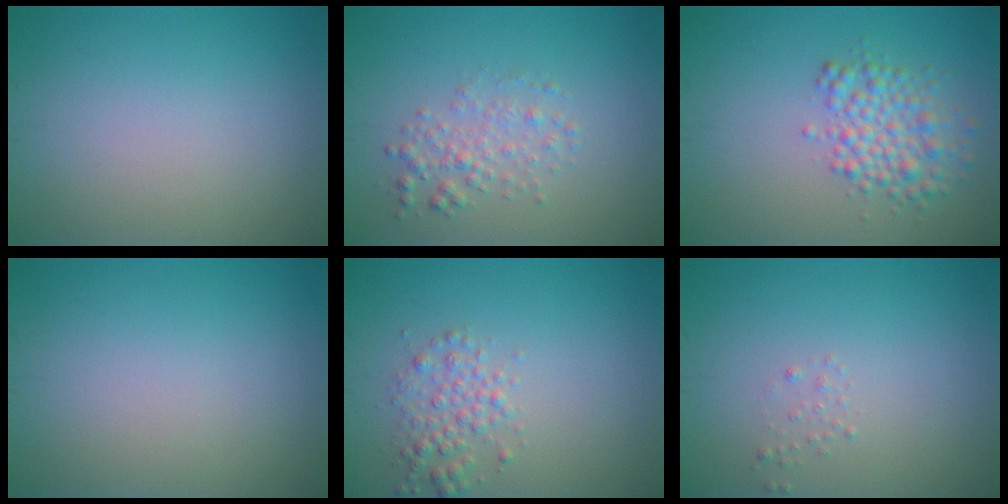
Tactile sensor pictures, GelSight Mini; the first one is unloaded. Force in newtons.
{"total": 2.2, "press": 2.2, "slide": 0.0}
{"total": 3.8, "press": 3.8, "slide": 0.1}
{"total": 0.0}
{"total": 2.2, "press": 2.2, "slide": 0.0}
{"total": 0.6, "press": 0.6, "slide": 0.0}